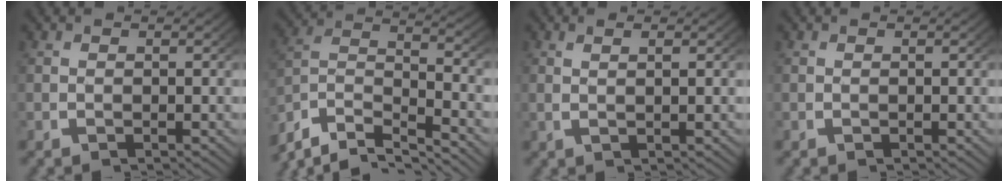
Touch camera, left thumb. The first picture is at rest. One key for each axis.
{"total": 12.0, "fx": -4.0, "fy": 8.2, "fz": 7.8, "tx": -0.178, "ty": -0.039, "tz": -0.060}
{"total": 1.5, "fx": 0.7, "fy": 0.1, "fz": 1.4, "tx": -0.029, "ty": -0.001, "tz": 0.019}
{"total": 0.0}